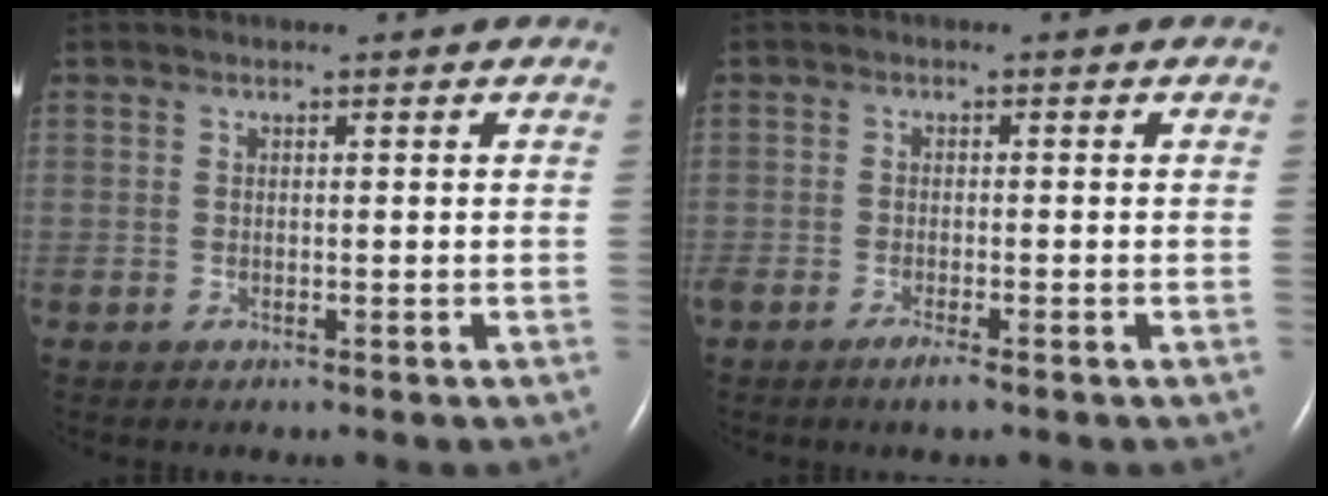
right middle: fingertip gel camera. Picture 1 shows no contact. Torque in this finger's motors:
{"motor_torque": [0.33, -0.24, 0.00, 0.01]}